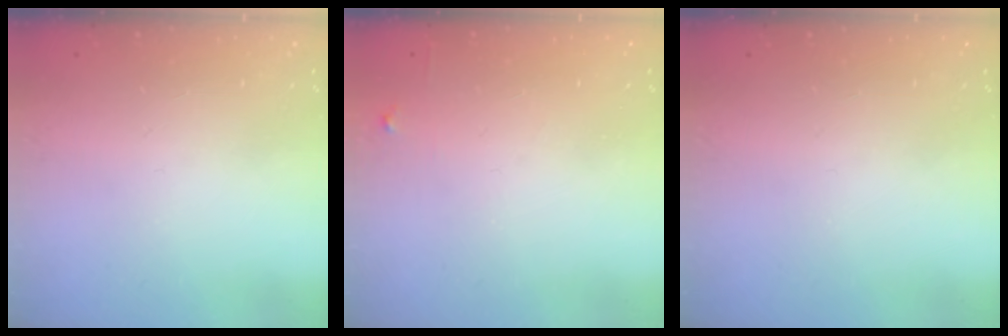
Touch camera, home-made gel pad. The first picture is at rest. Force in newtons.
{"total": 4.8, "press": 4.8, "slide": 0.7}
{"total": 0.0}